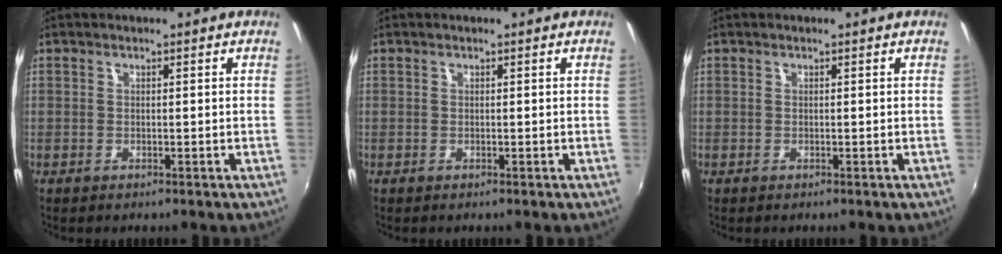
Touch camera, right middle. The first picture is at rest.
{"total": 0.0}
{"total": 0.0}